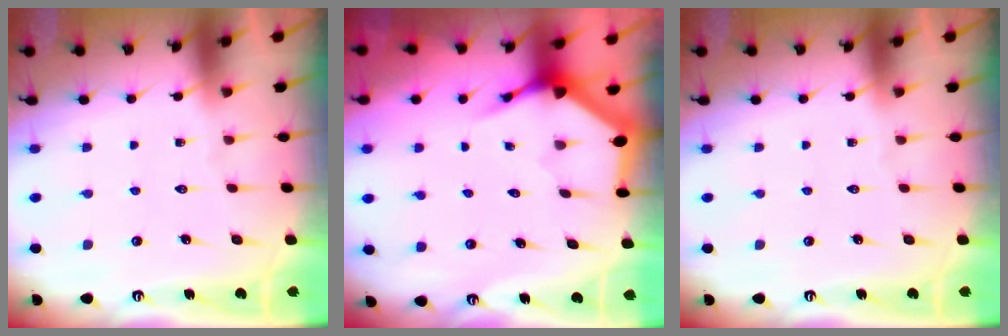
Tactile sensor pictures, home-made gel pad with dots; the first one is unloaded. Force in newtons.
{"total": 3.9, "press": 3.9, "slide": 0.5}
{"total": 0.0}